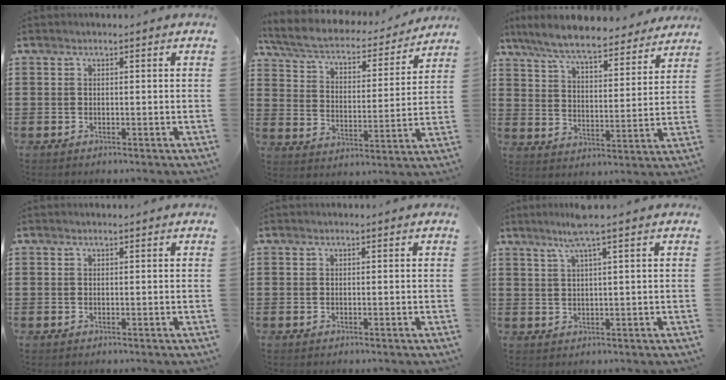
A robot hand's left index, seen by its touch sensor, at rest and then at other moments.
{"total": 5.1, "force": [4.6, 1.0, 2.2], "torque": [-0.066, -0.033, 0.072]}
{"total": 8.0, "force": [7.4, 0.5, 3.2], "torque": [-0.092, -0.043, 0.130]}
{"total": 0.0}
{"total": 0.0}
{"total": 4.6, "force": [2.7, -0.5, 3.7], "torque": [-0.078, 0.004, 0.046]}